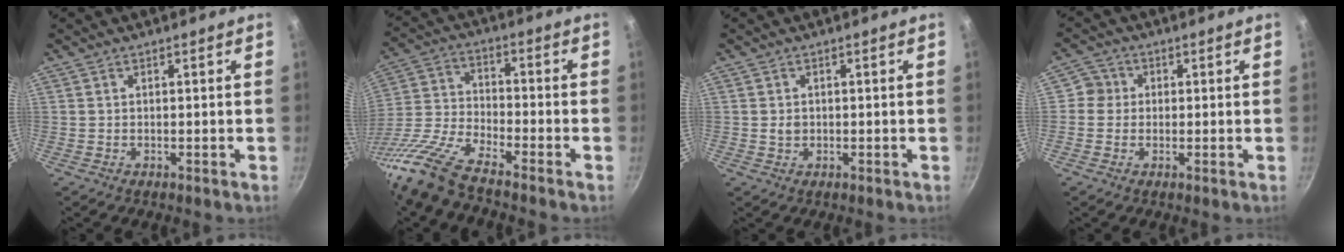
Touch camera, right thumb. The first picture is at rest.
{"total": 13.5, "force": [-10.8, 2.8, 7.5], "torque": [-0.164, 0.046, -0.233]}
{"total": 1.5, "force": [0.1, 1.3, 0.6], "torque": [-0.007, -0.001, 0.001]}
{"total": 3.6, "force": [0.0, 3.5, 0.7], "torque": [0.014, 0.006, -0.012]}